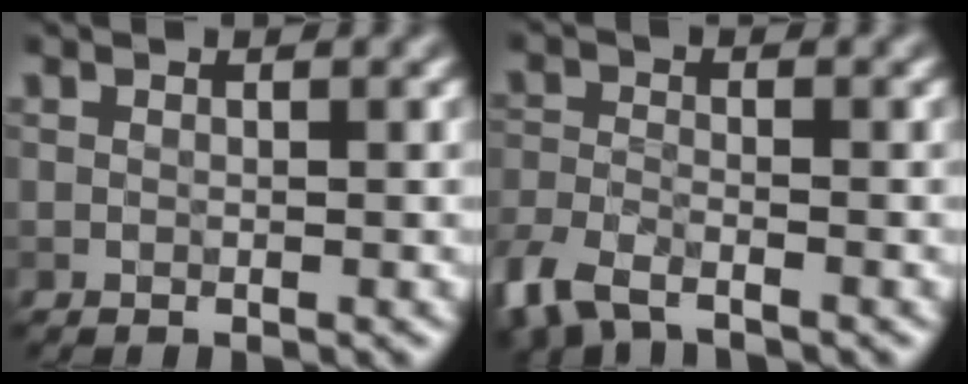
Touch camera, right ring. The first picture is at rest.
{"total": 4.4, "force": [-3.4, 1.7, 2.2], "torque": [-0.053, -0.014, -0.076]}